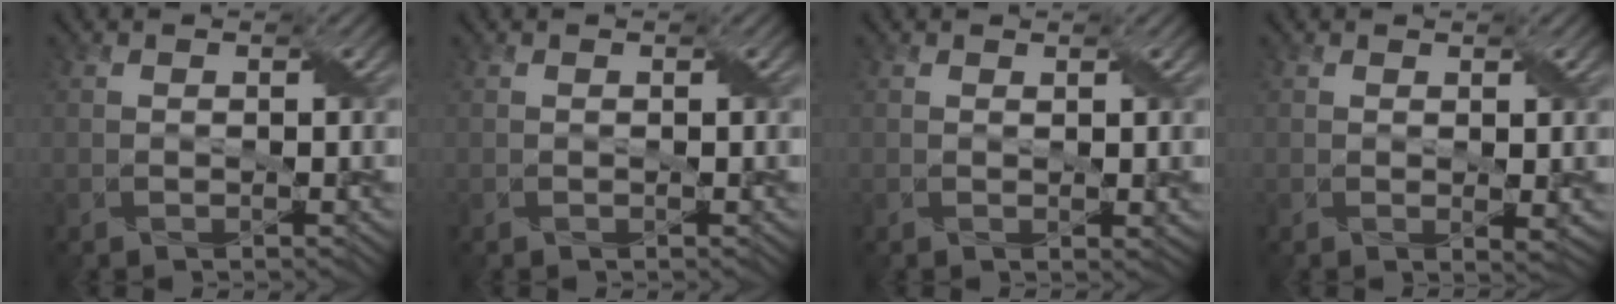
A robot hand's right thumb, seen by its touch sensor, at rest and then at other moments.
{"total": 0.0}
{"total": 0.9, "force": [0.5, 0.3, 0.7], "torque": [-0.010, -0.002, 0.011]}
{"total": 1.3, "force": [0.5, 0.3, 1.2], "torque": [-0.022, -0.005, 0.012]}